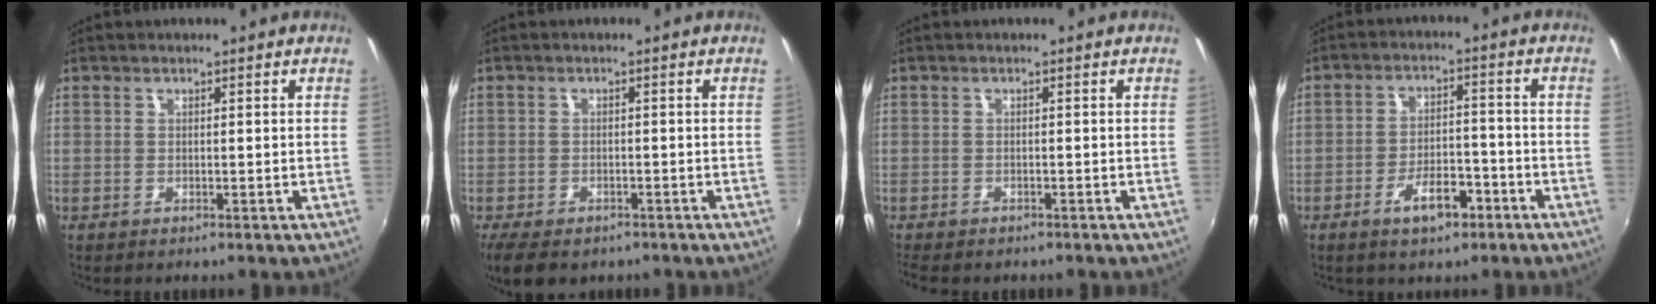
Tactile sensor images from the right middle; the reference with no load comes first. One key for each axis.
{"total": 6.9, "fx": -4.8, "fy": 3.6, "fz": 3.4, "tx": -0.078, "ty": -0.019, "tz": -0.076}
{"total": 3.7, "fx": -3.1, "fy": 1.3, "fz": 1.5, "tx": -0.038, "ty": -0.020, "tz": -0.049}
{"total": 6.9, "fx": -4.1, "fy": 3.1, "fz": 4.5, "tx": -0.084, "ty": 0.009, "tz": -0.057}